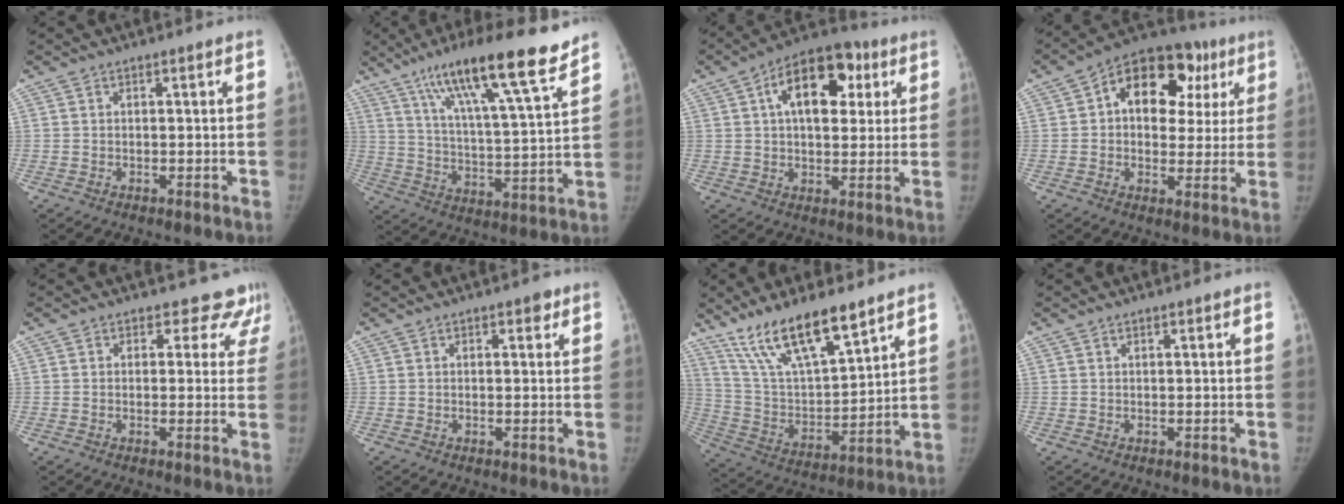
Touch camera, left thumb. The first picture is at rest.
{"total": 19.7, "force": [13.4, 2.3, 14.2], "torque": [-0.212, -0.052, 0.222]}
{"total": 15.3, "force": [5.1, 8.9, 11.4], "torque": [-0.135, 0.012, 0.071]}
{"total": 17.6, "force": [5.7, 11.9, 11.7], "torque": [-0.103, 0.022, 0.076]}
{"total": 6.5, "force": [5.3, 3.8, 0.2], "torque": [0.056, -0.019, 0.035]}
{"total": 1.5, "force": [0.8, 0.8, 0.9], "torque": [0.002, -0.001, 0.008]}
{"total": 17.6, "force": [12.6, 5.1, 11.3], "torque": [-0.176, -0.058, 0.246]}
{"total": 0.0}